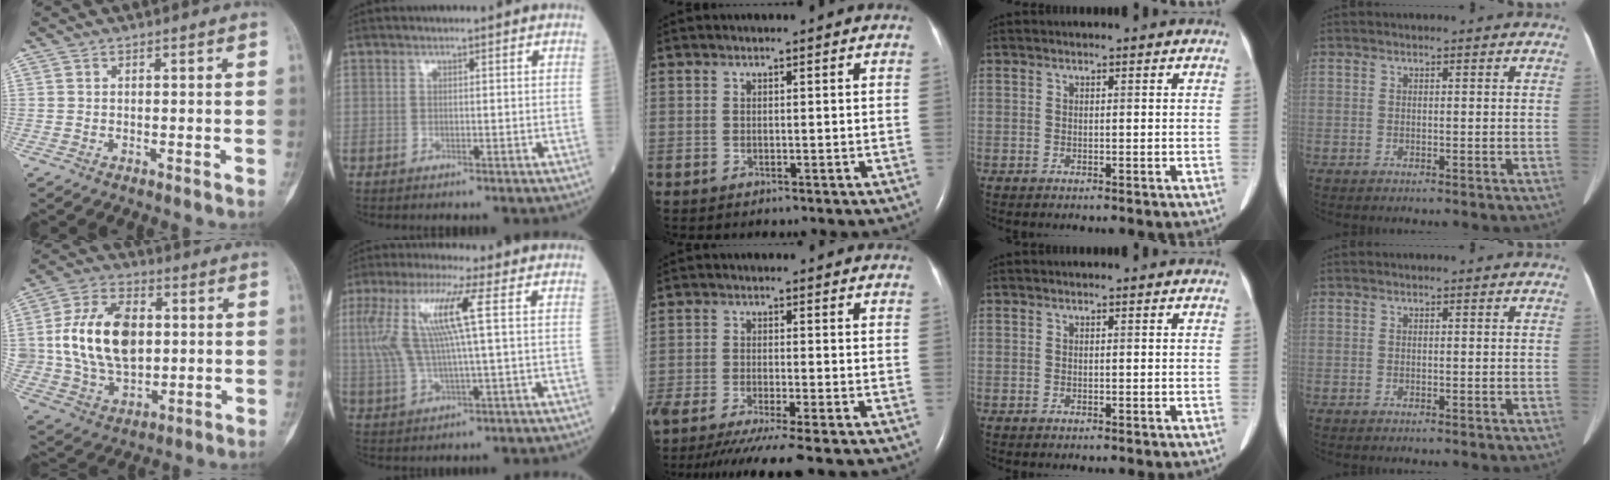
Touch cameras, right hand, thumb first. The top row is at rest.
{"thumb": {"total": 18.6, "force": [2.0, 12.2, 13.9], "torque": [-0.230, 0.003, 0.043]}, "index": {"total": 11.3, "force": [2.5, 0.7, 11.0], "torque": [-0.250, 0.024, 0.051]}, "middle": {"total": 12.5, "force": [-10.5, -0.7, 6.8], "torque": [-0.092, -0.043, -0.166]}}